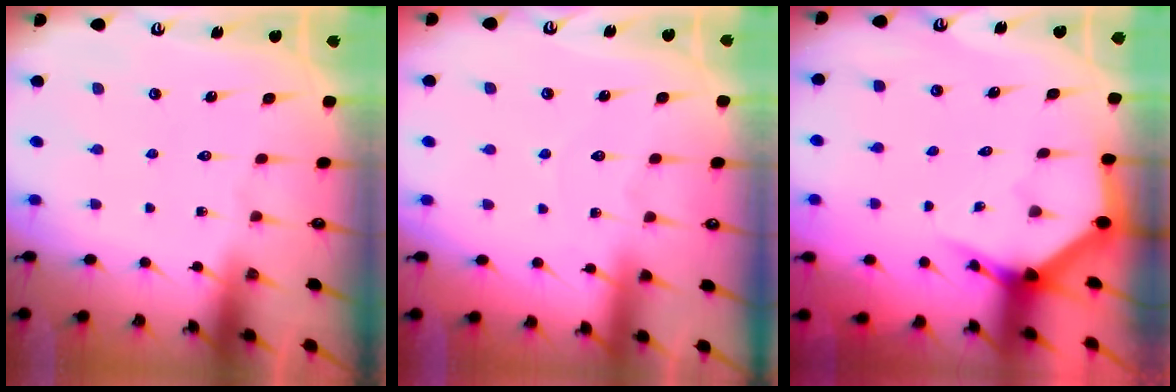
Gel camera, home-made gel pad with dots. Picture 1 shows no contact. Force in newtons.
{"total": 2.6, "press": 2.6, "slide": 0.2}
{"total": 4.0, "press": 4.0, "slide": 0.1}